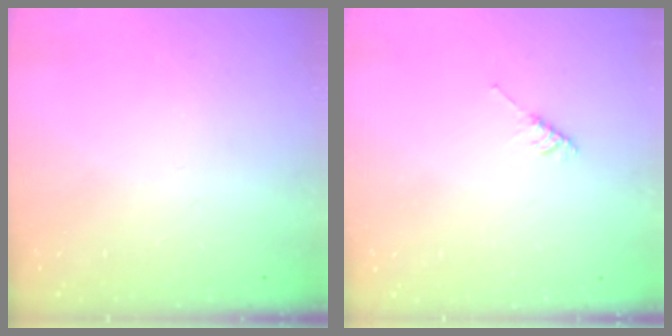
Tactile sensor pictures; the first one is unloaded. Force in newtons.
{"total": 2.2, "press": 2.2, "slide": 0.5}